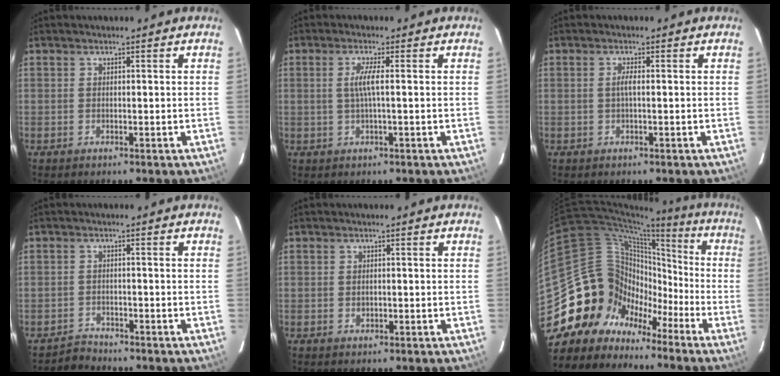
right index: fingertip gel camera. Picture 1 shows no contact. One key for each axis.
{"total": 3.1, "fx": 0.0, "fy": -0.4, "fz": 3.1, "tx": -0.064, "ty": 0.000, "tz": 0.000}
{"total": 1.4, "fx": -0.2, "fy": 0.0, "fz": 1.4, "tx": -0.026, "ty": 0.002, "tz": -0.005}
{"total": 2.3, "fx": -2.2, "fy": 0.7, "fz": -0.6, "tx": 0.005, "ty": 0.008, "tz": -0.040}
{"total": 1.2, "fx": -0.3, "fy": 0.9, "fz": 0.7, "tx": -0.012, "ty": 0.001, "tz": -0.005}
{"total": 17.4, "fx": -9.1, "fy": 14.4, "fz": 3.4, "tx": -0.070, "ty": 0.074, "tz": -0.161}